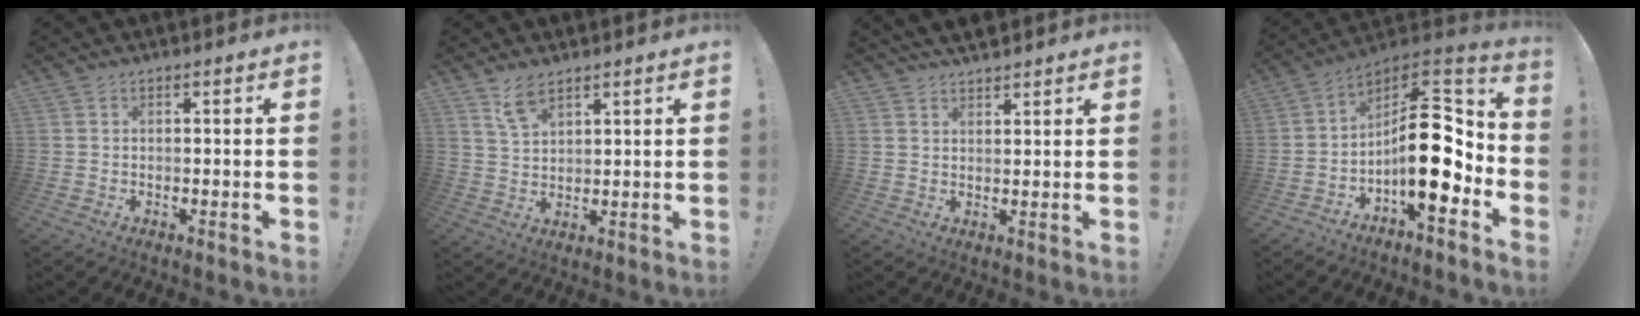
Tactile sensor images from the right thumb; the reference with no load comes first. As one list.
[{"total": 5.8, "force": [4.4, 2.2, 3.0], "torque": [-0.052, -0.020, 0.082]}, {"total": 3.8, "force": [3.4, 1.1, 1.1], "torque": [-0.020, -0.017, 0.065]}, {"total": 19.6, "force": [-3.3, 8.8, 17.2], "torque": [-0.260, 0.019, -0.044]}]